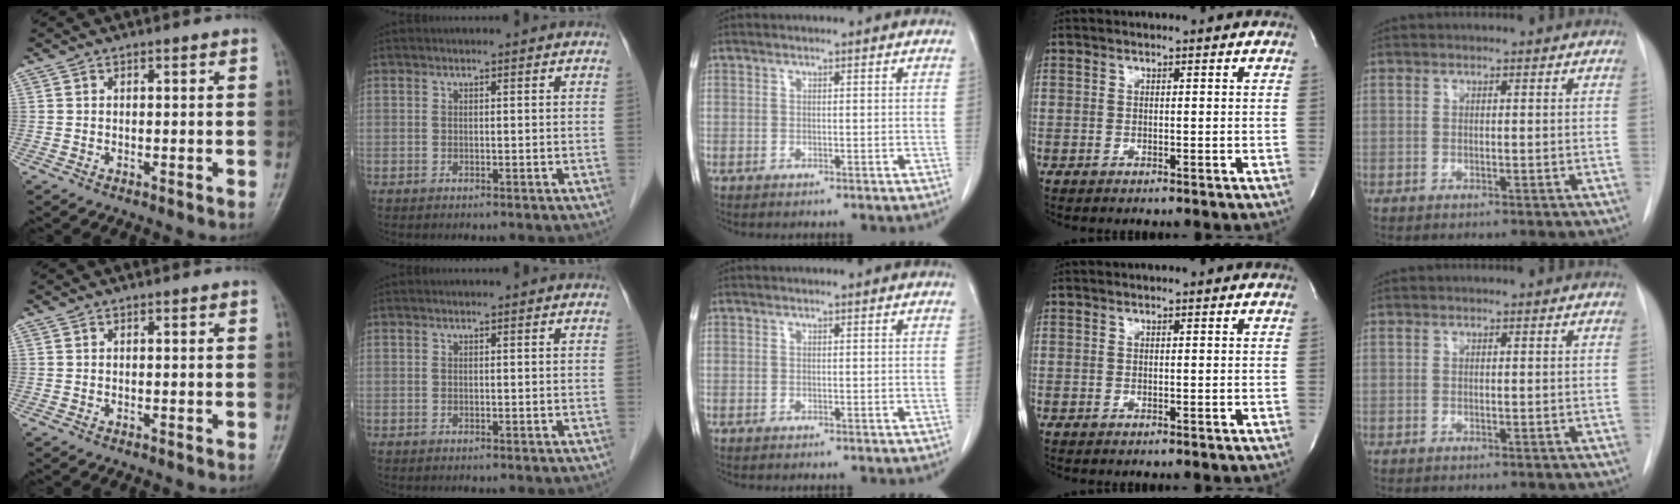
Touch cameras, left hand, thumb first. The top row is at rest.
{}